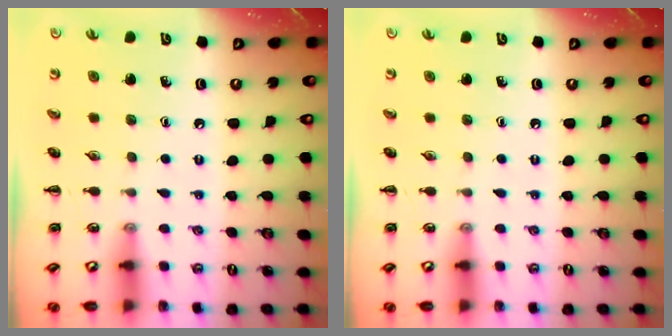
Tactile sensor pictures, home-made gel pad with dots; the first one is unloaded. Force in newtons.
{"total": 0.0}